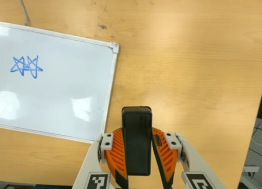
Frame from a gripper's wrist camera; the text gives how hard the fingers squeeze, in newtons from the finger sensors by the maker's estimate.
{"total": 7.8, "left": 6.3, "right": 9.4}